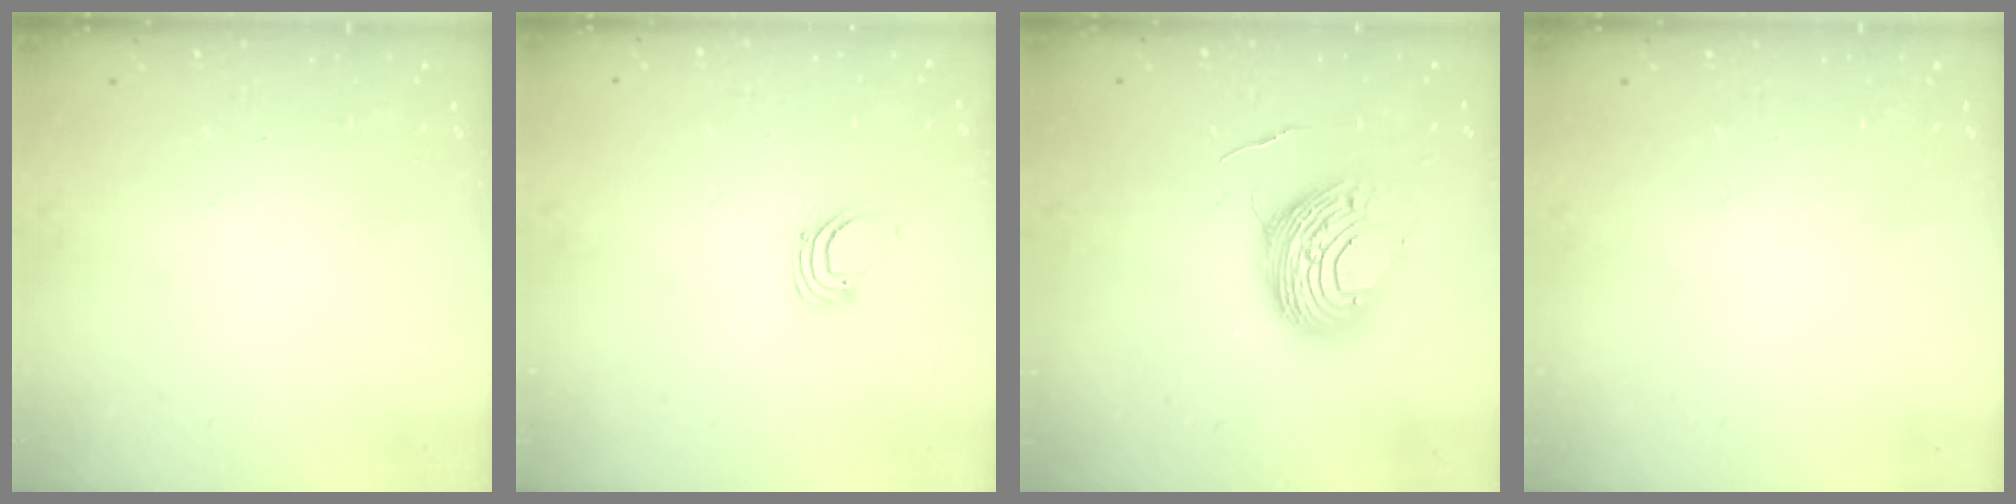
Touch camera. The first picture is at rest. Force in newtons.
{"total": 2.7, "press": 2.7, "slide": 0.1}
{"total": 10.8, "press": 10.8, "slide": 1.1}
{"total": 0.0}